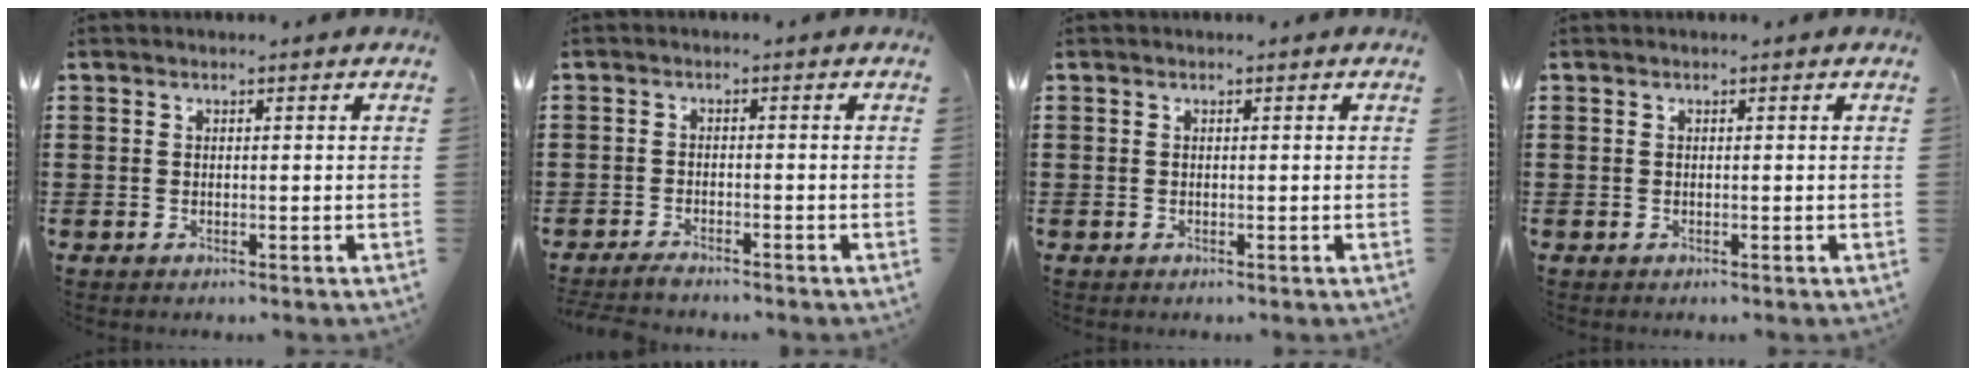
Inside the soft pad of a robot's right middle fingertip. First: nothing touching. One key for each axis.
{"total": 1.7, "fx": -1.6, "fy": 0.1, "fz": 0.4, "tx": -0.010, "ty": 0.001, "tz": -0.032}
{"total": 0.0}
{"total": 0.0}